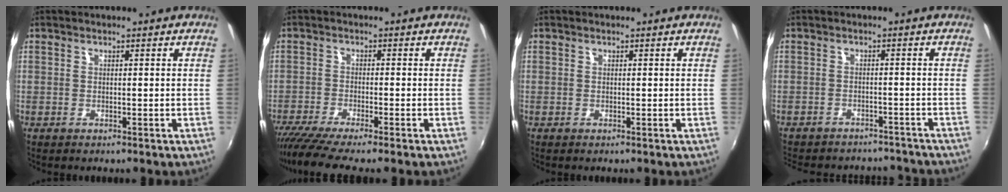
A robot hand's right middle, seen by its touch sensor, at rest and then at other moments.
{"total": 7.6, "force": [-6.5, -0.8, 3.9], "torque": [-0.091, -0.032, -0.113]}
{"total": 0.0}
{"total": 13.9, "force": [-12.5, 4.7, 4.2], "torque": [-0.099, 0.005, -0.155]}